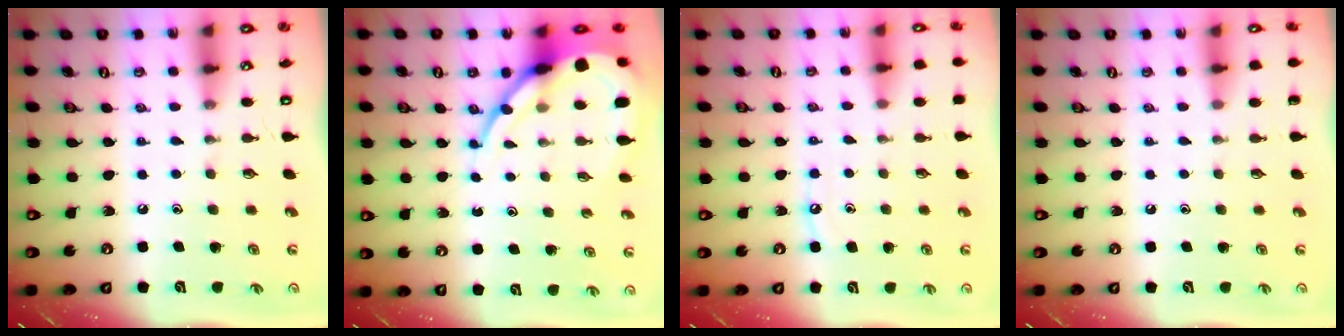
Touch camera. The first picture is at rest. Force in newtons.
{"total": 13.0, "press": 12.9, "slide": 1.4}
{"total": 5.9, "press": 5.9, "slide": 0.6}
{"total": 0.0}